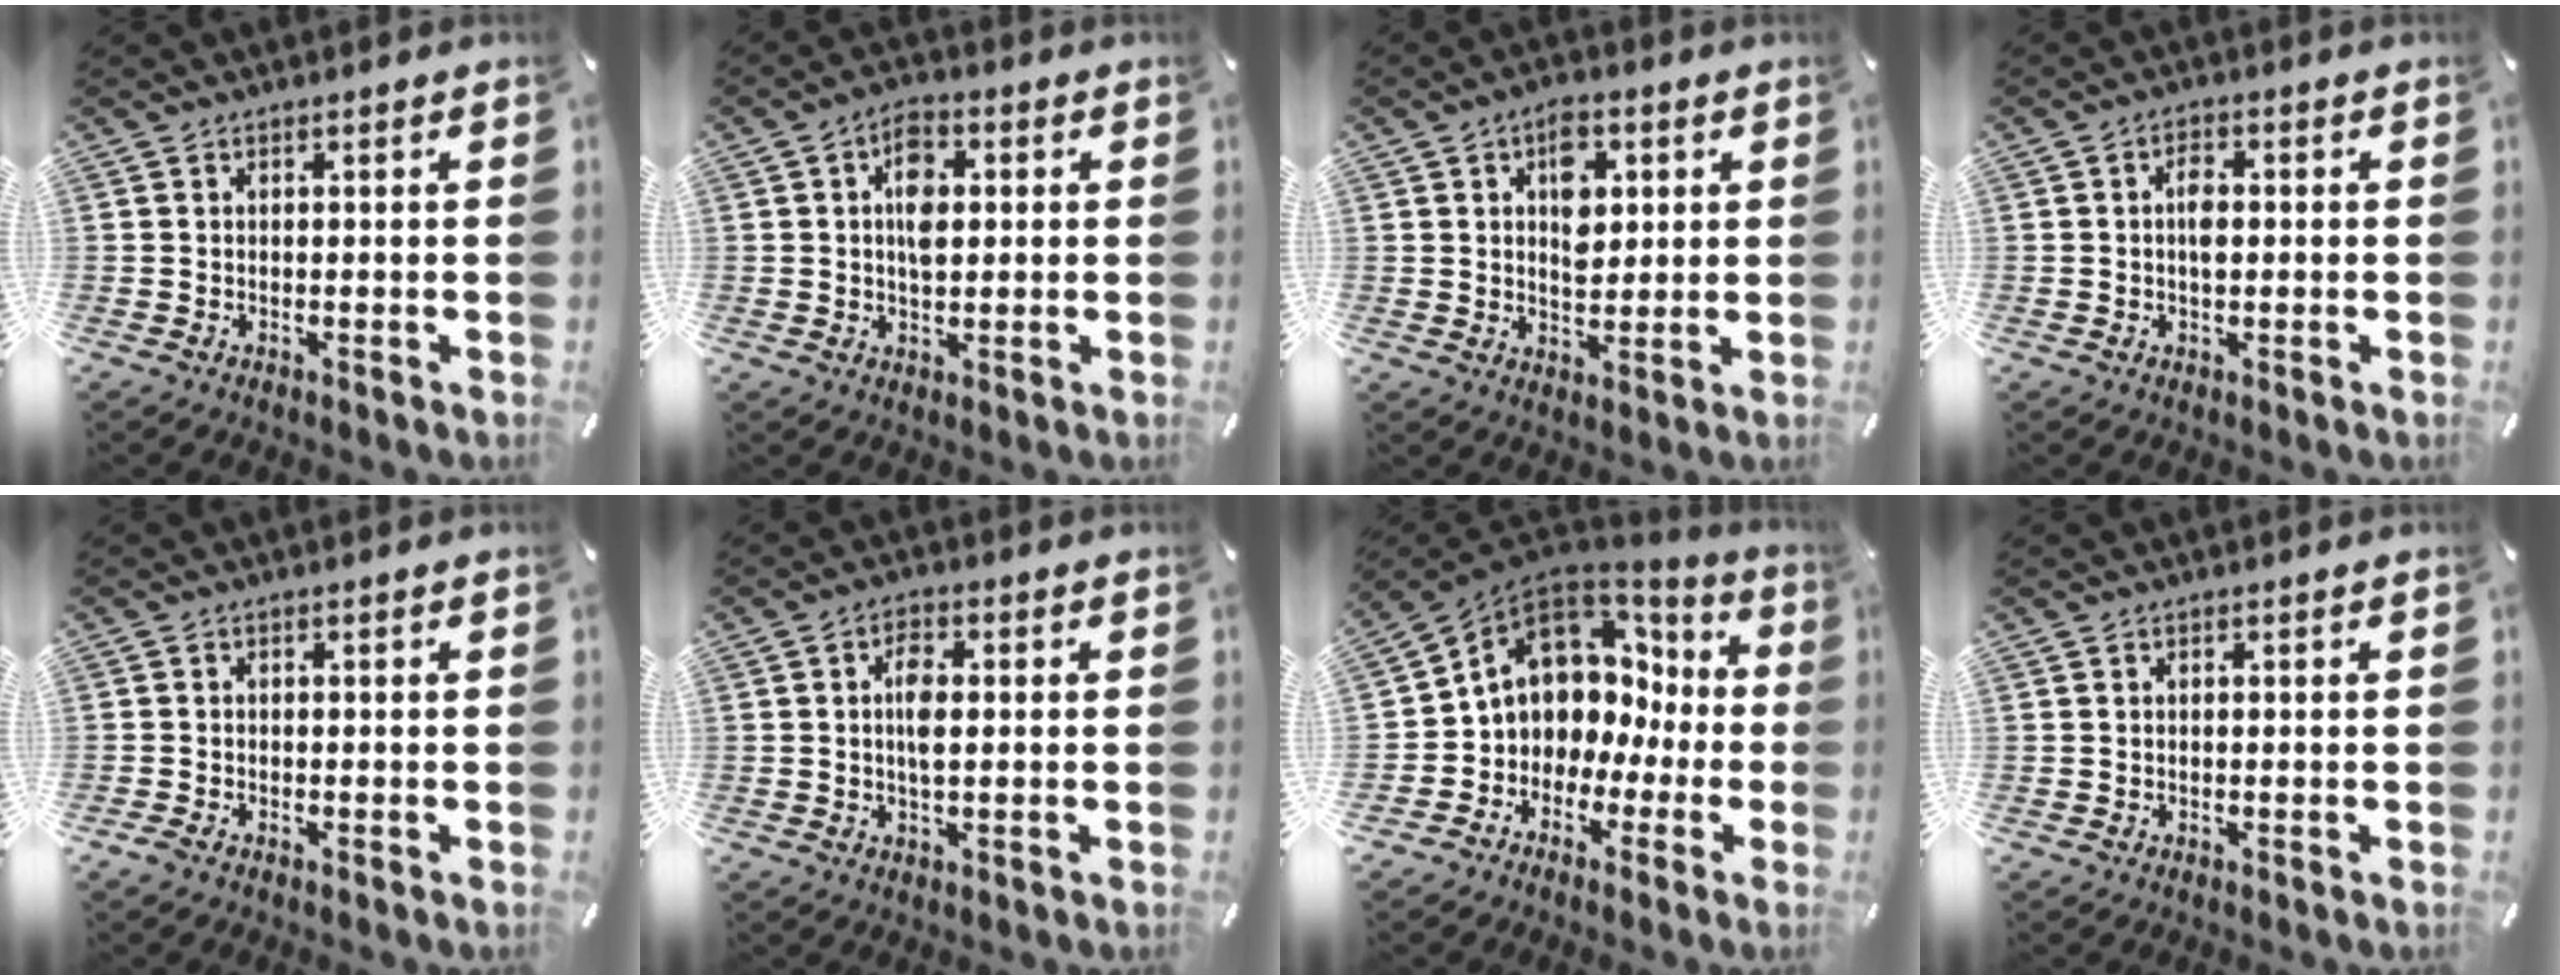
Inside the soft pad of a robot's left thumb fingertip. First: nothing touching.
{"total": 7.3, "force": [1.2, 4.5, 5.6], "torque": [-0.080, 0.002, 0.015]}
{"total": 8.4, "force": [2.6, 5.8, 5.4], "torque": [-0.069, -0.003, 0.040]}
{"total": 3.4, "force": [0.0, 1.9, 2.8], "torque": [-0.048, 0.001, -0.002]}
{"total": 1.0, "force": [-0.8, 0.4, 0.5], "torque": [-0.009, 0.000, -0.014]}
{"total": 5.0, "force": [0.4, 2.4, 4.3], "torque": [-0.086, 0.002, 0.001]}
{"total": 9.4, "force": [2.7, 8.4, 3.5], "torque": [-0.080, -0.026, 0.054]}
{"total": 0.0}